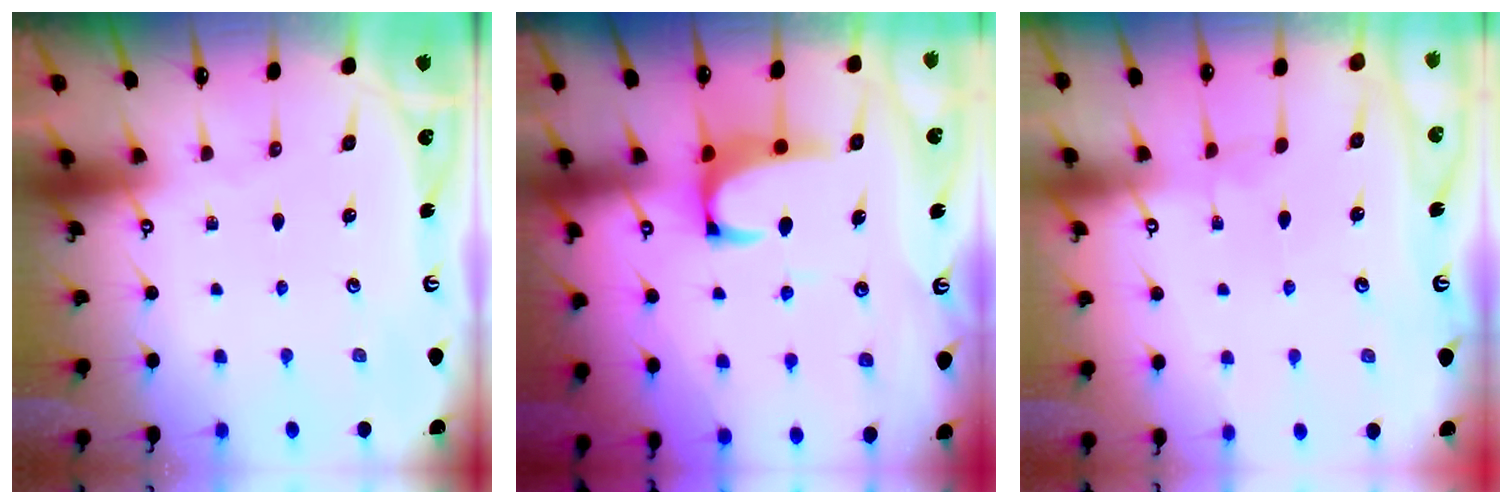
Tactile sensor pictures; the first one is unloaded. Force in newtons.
{"total": 2.4, "press": 2.3, "slide": 0.9}
{"total": 2.8, "press": 2.8, "slide": 0.3}